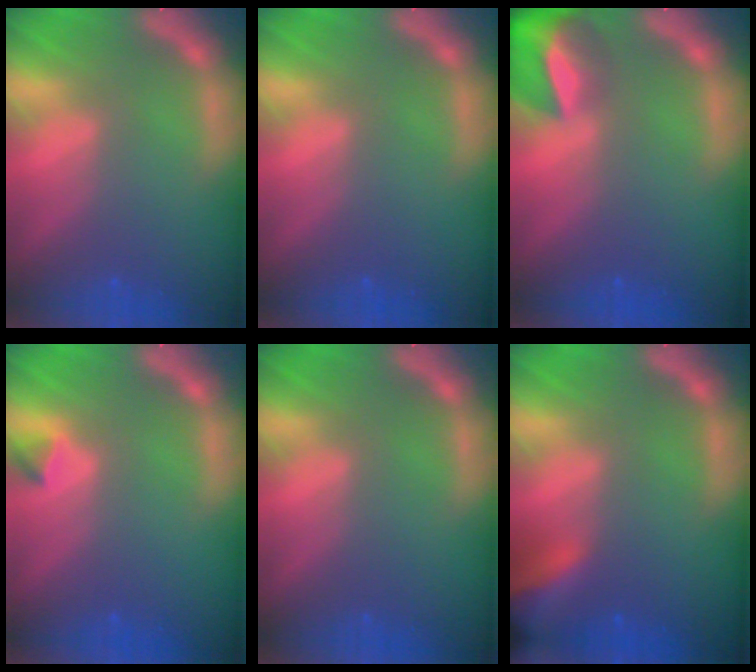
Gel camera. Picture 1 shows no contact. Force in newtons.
{"total": 0.0}
{"total": 6.9}
{"total": 0.9}
{"total": 0.0}
{"total": 7.9}